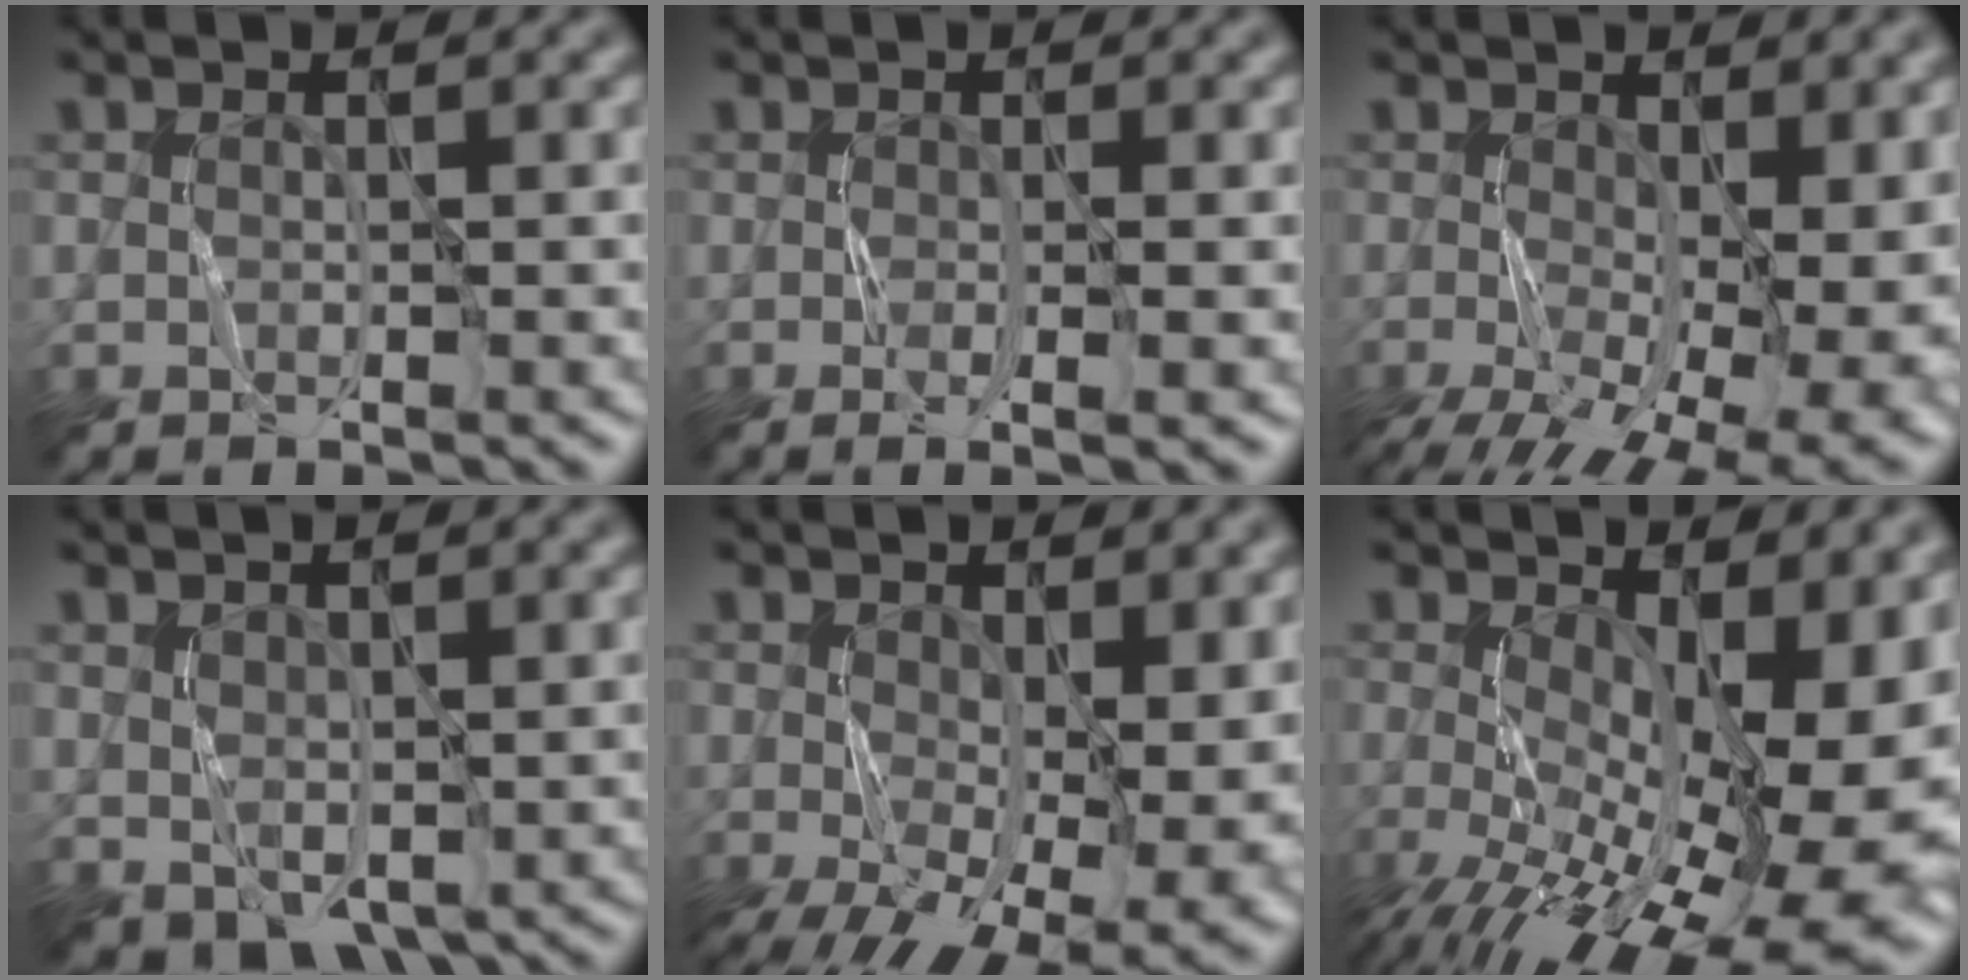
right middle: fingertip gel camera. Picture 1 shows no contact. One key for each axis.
{"total": 2.0, "fx": -0.5, "fy": 0.2, "fz": 1.9, "tx": -0.035, "ty": -0.006, "tz": -0.002}
{"total": 15.2, "fx": -3.8, "fy": 7.5, "fz": 12.6, "tx": -0.195, "ty": -0.048, "tz": -0.025}
{"total": 2.8, "fx": 0.2, "fy": 2.0, "fz": 2.0, "tx": -0.047, "ty": -0.010, "tz": 0.018}
{"total": 14.1, "fx": -3.1, "fy": 7.1, "fz": 11.7, "tx": -0.194, "ty": -0.040, "tz": -0.020}
{"total": 16.6, "fx": -3.2, "fy": 7.9, "fz": 14.3, "tx": -0.211, "ty": -0.038, "tz": -0.021}